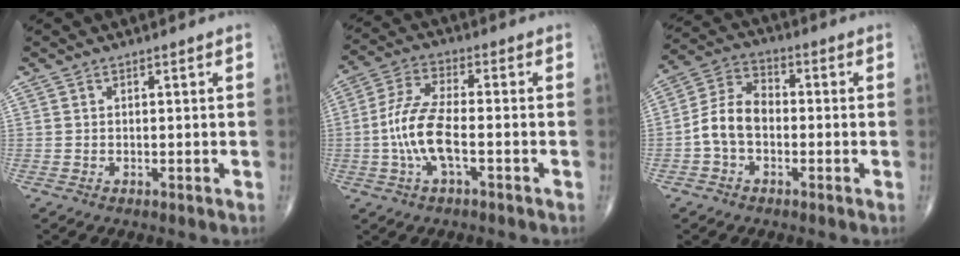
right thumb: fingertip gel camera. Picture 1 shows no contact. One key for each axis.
{"total": 10.0, "fx": -2.3, "fy": 3.7, "fz": 9.0, "tx": -0.202, "ty": 0.026, "tz": -0.046}
{"total": 8.5, "fx": -1.7, "fy": 5.8, "fz": 6.0, "tx": -0.109, "ty": 0.034, "tz": -0.045}